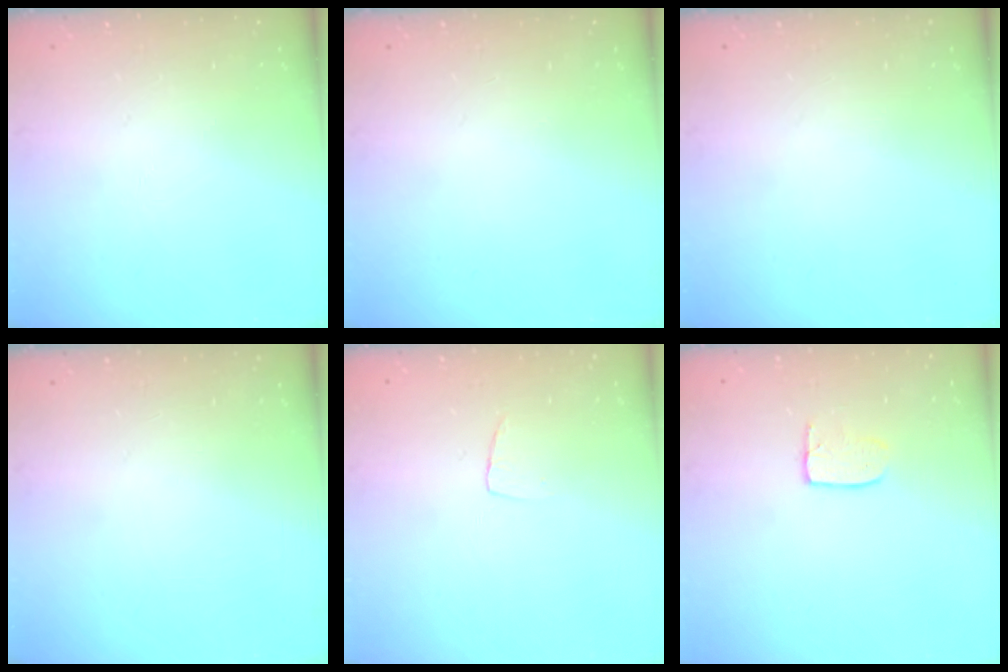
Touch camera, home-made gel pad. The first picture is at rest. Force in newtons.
{"total": 0.0}
{"total": 0.0}
{"total": 0.0}
{"total": 3.3, "press": 3.3, "slide": 0.2}
{"total": 3.3, "press": 3.3, "slide": 0.1}